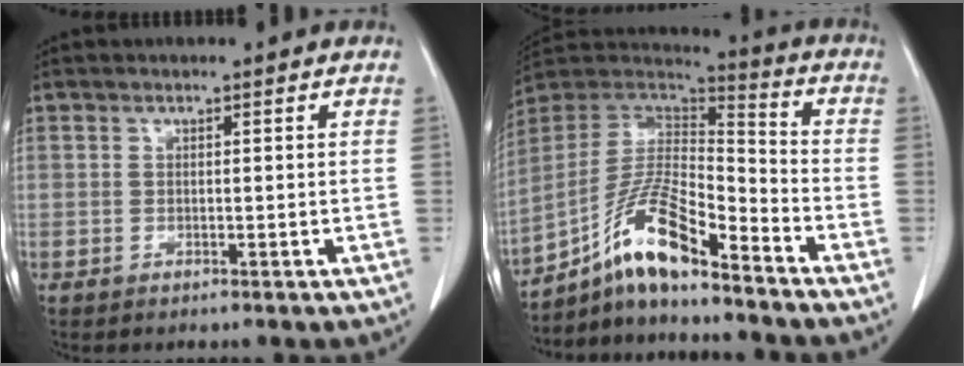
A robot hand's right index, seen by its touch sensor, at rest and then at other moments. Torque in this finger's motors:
{"motor_torque": [0.94, -0.85, 0.33, 0.15]}